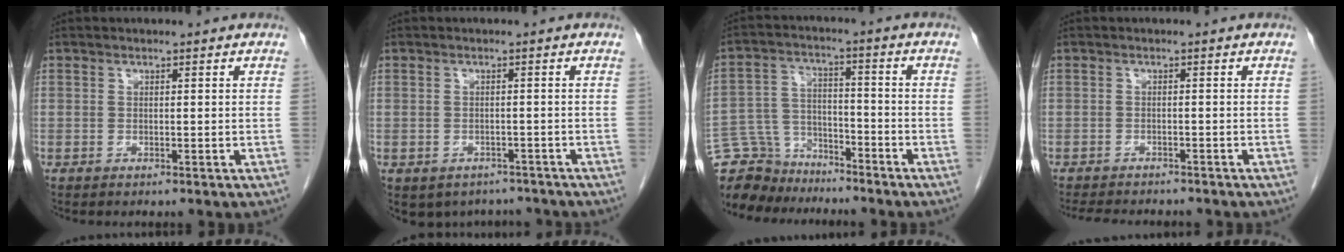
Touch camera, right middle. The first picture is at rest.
{"total": 6.6, "force": [-5.4, 3.7, 0.8], "torque": [-0.003, 0.012, -0.062]}
{"total": 10.8, "force": [-9.7, 4.6, 0.2], "torque": [-0.014, 0.037, -0.175]}
{"total": 8.3, "force": [-7.4, 2.1, 3.1], "torque": [-0.047, -0.006, -0.101]}